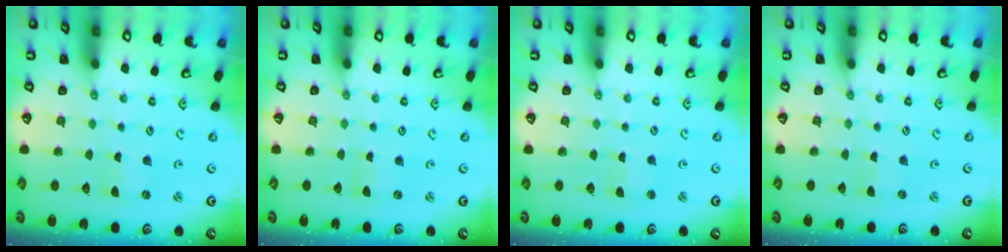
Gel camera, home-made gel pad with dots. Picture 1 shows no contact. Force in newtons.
{"total": 0.0}
{"total": 1.1, "press": 1.1, "slide": 0.3}
{"total": 0.6, "press": 0.6, "slide": 0.1}